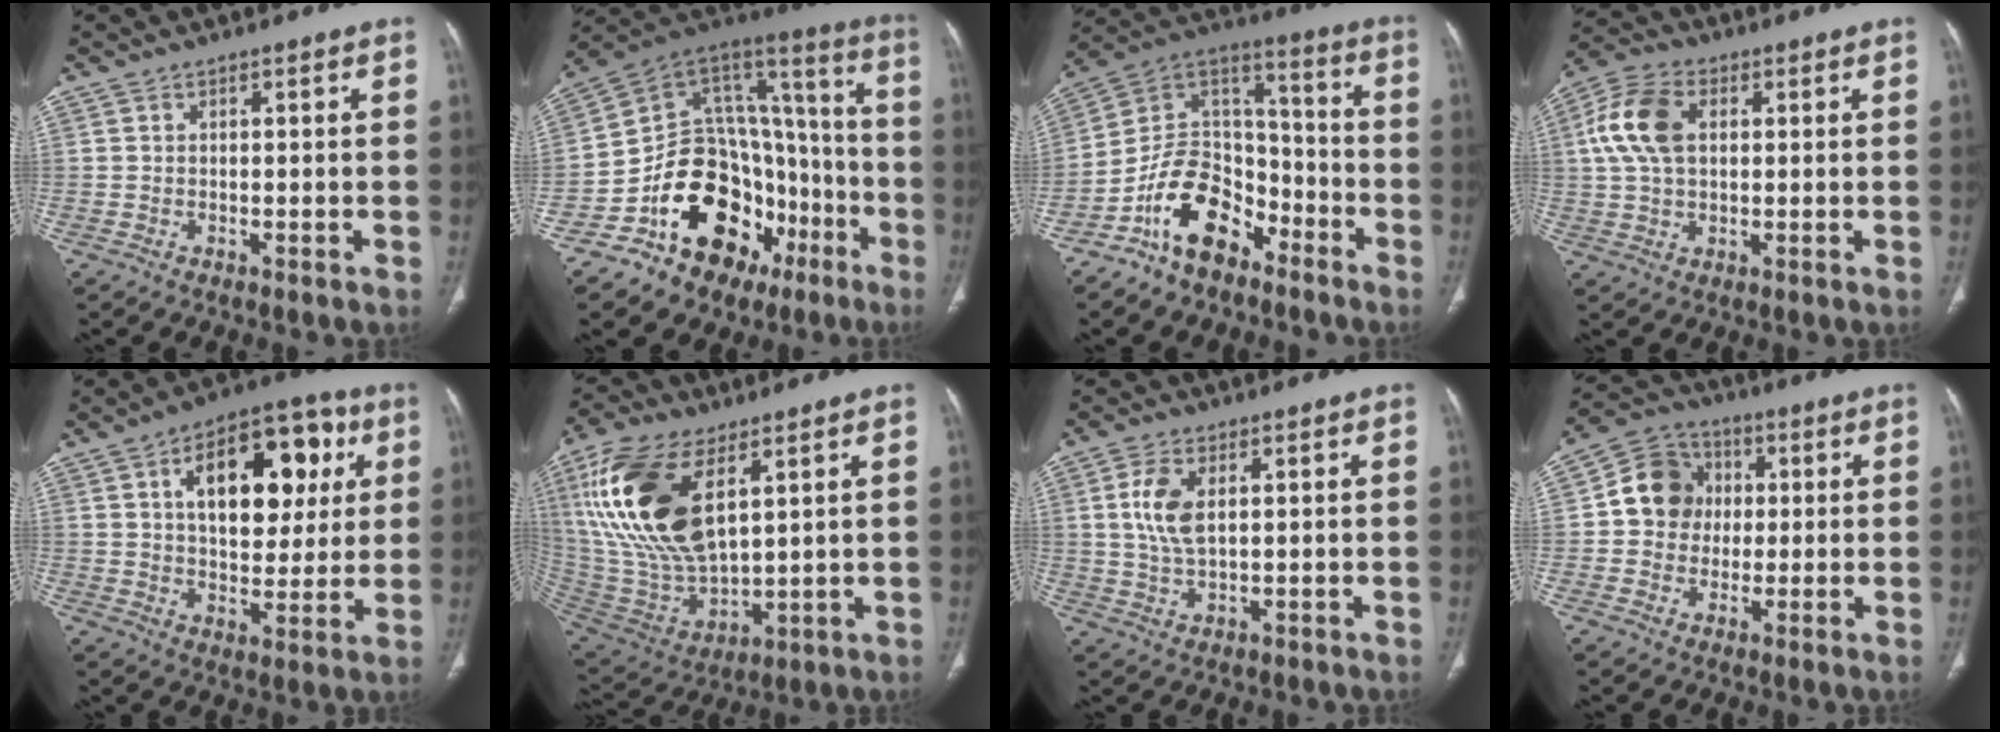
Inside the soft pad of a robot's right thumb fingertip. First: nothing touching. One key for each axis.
{"total": 28.9, "fx": -12.2, "fy": 19.4, "fz": 17.5, "tx": -0.235, "ty": 0.114, "tz": -0.179}
{"total": 15.1, "fx": -9.3, "fy": 9.0, "fz": 7.9, "tx": -0.115, "ty": 0.090, "tz": -0.177}
{"total": 10.9, "fx": 2.2, "fy": 6.9, "fz": 8.1, "tx": -0.168, "ty": 0.018, "tz": 0.038}
{"total": 19.2, "fx": 5.8, "fy": 10.8, "fz": 14.8, "tx": -0.165, "ty": 0.005, "tz": 0.084}
{"total": 23.4, "fx": 8.7, "fy": 11.5, "fz": 18.4, "tx": -0.375, "ty": -0.032, "tz": 0.172}
{"total": 6.9, "fx": 1.7, "fy": 3.5, "fz": 5.7, "tx": -0.125, "ty": -0.005, "tz": 0.037}
{"total": 10.3, "fx": 0.9, "fy": 9.3, "fz": 4.3, "tx": -0.043, "ty": 0.017, "tz": 0.005}